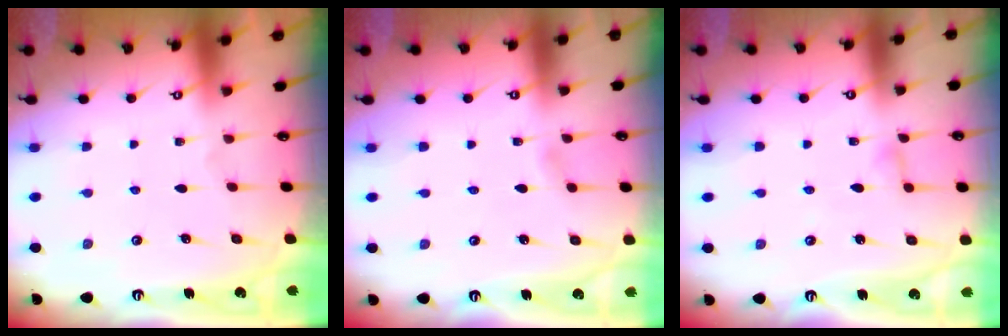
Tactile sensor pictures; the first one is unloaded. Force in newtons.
{"total": 1.6, "press": 1.6, "slide": 0.2}
{"total": 3.3, "press": 3.3, "slide": 0.3}